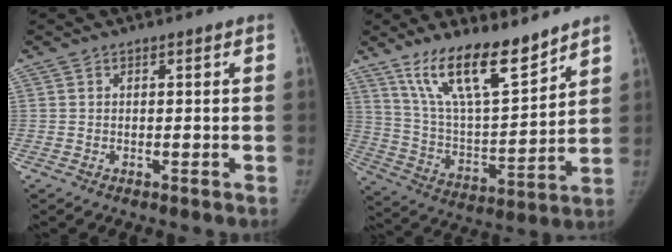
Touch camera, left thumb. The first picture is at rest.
{"total": 17.1, "force": [12.5, 4.9, 10.5], "torque": [-0.152, -0.073, 0.237]}